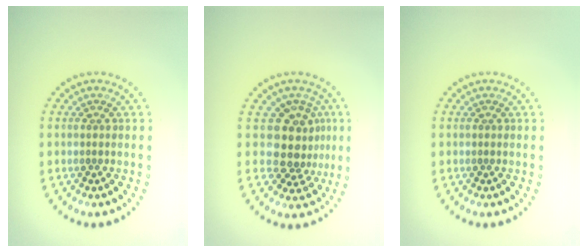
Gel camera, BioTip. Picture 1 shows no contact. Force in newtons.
{"total": 3.8, "press": 3.0, "slide": 2.4}
{"total": 0.0}